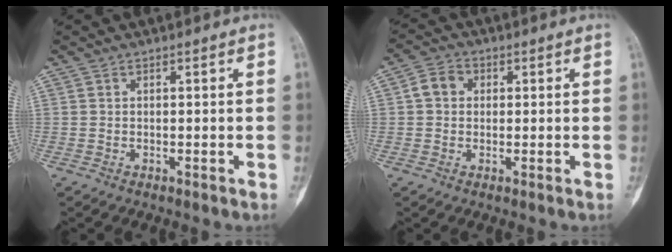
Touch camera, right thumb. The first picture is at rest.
{"total": 4.2, "force": [0.6, 3.5, 2.1], "torque": [-0.025, 0.011, 0.004]}